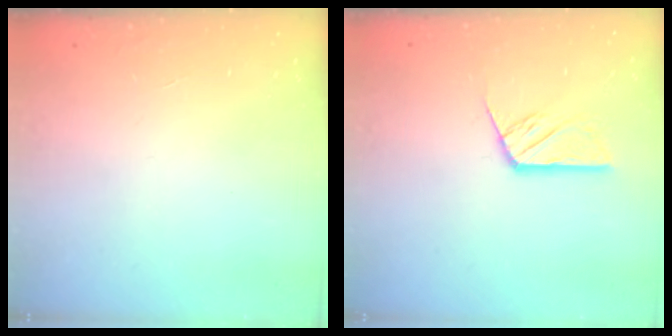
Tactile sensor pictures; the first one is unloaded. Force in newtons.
{"total": 7.9, "press": 7.9, "slide": 0.7}